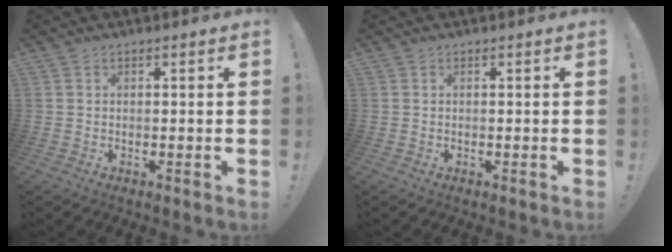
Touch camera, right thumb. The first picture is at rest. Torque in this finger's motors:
{"motor_torque": [-0.01, 0.01, 0.01, 0.00, 0.06]}